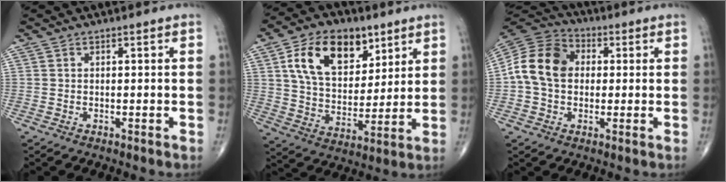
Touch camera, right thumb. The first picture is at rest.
{"total": 17.2, "force": [7.7, 10.7, 11.0], "torque": [-0.148, -0.026, 0.141]}
{"total": 12.3, "force": [0.7, 9.5, 7.8], "torque": [-0.135, 0.029, 0.002]}